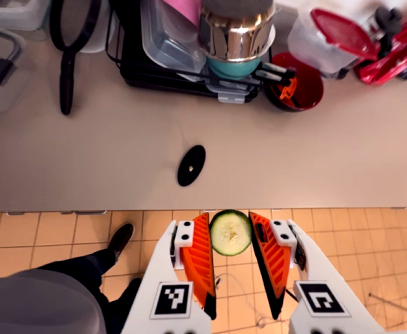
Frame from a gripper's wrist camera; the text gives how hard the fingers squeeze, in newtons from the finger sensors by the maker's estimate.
{"total": 7.9, "left": 7.7, "right": 8.1}